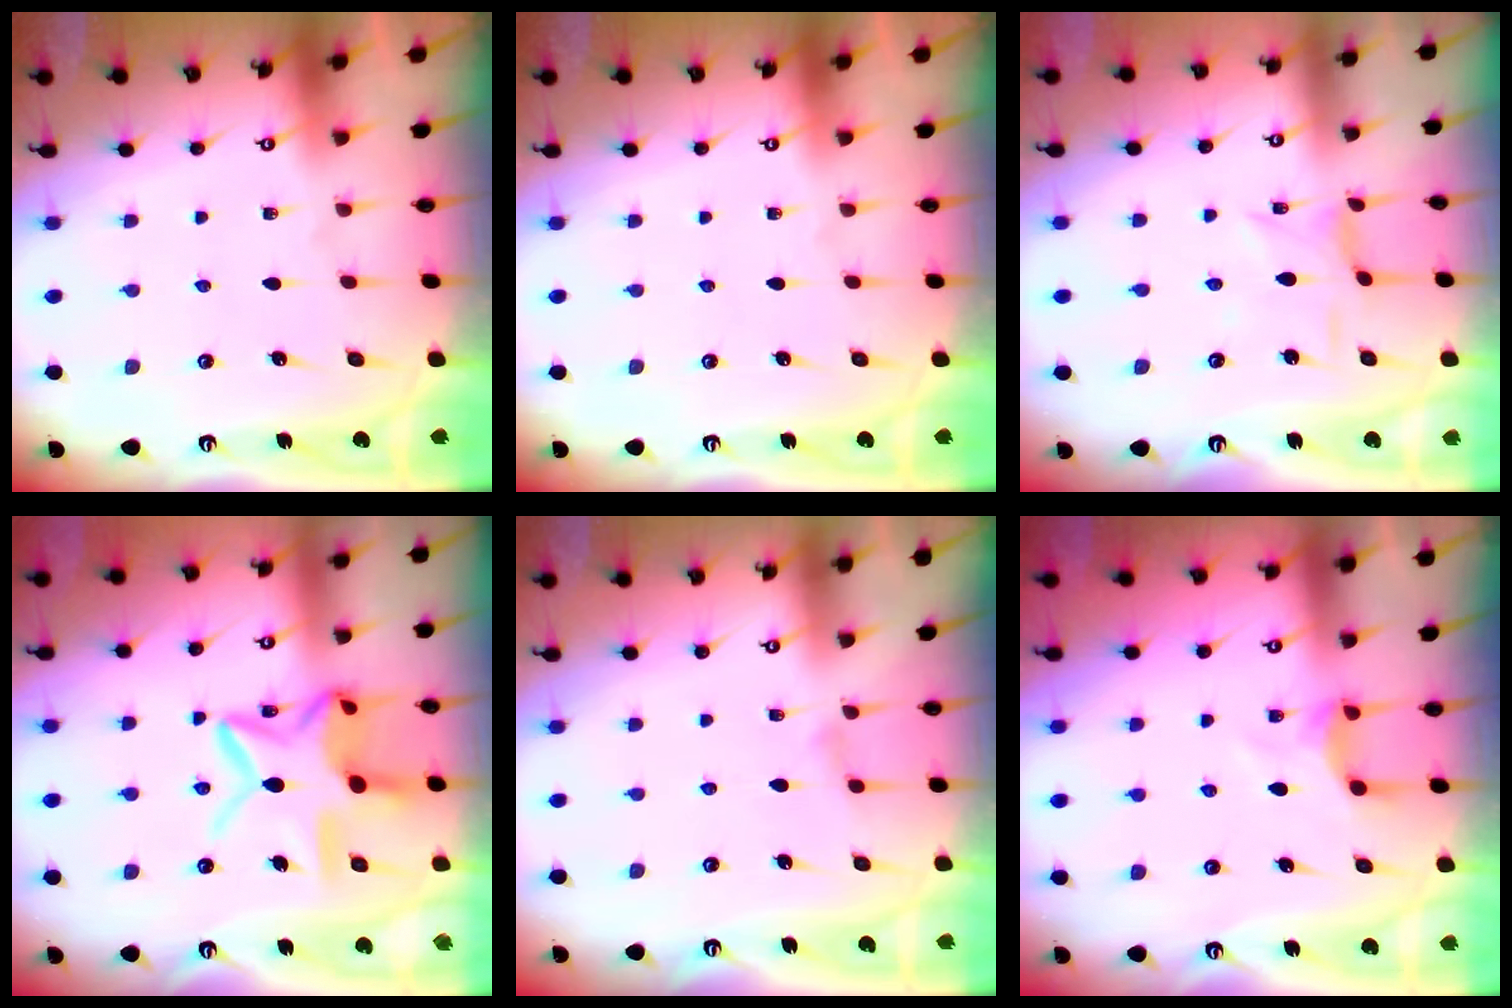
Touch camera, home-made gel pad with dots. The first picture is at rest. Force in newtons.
{"total": 0.0}
{"total": 2.0, "press": 2.0, "slide": 0.3}
{"total": 15.4, "press": 15.3, "slide": 1.4}
{"total": 3.2, "press": 3.2, "slide": 0.5}
{"total": 4.3, "press": 4.3, "slide": 0.6}